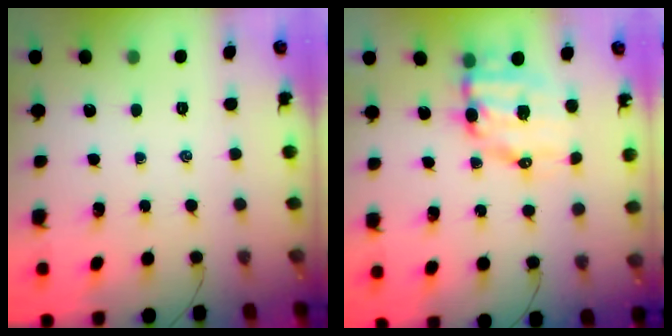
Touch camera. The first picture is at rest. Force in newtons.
{"total": 10.3, "press": 10.2, "slide": 1.8}